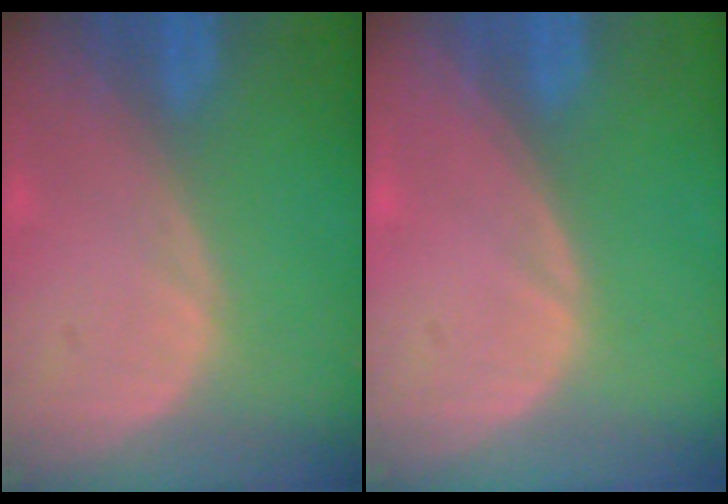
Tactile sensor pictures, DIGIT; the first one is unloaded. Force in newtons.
{"total": 0.0}